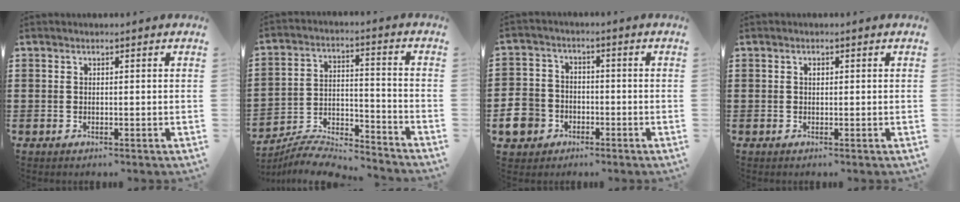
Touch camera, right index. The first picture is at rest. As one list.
[{"total": 6.9, "force": [-6.7, 0.5, 1.4], "torque": [-0.027, 0.004, -0.133]}, {"total": 6.9, "force": [-3.0, 5.6, 2.5], "torque": [-0.095, 0.007, -0.065]}, {"total": 0.6, "force": [0.4, 0.2, 0.5], "torque": [-0.010, -0.001, 0.008]}]